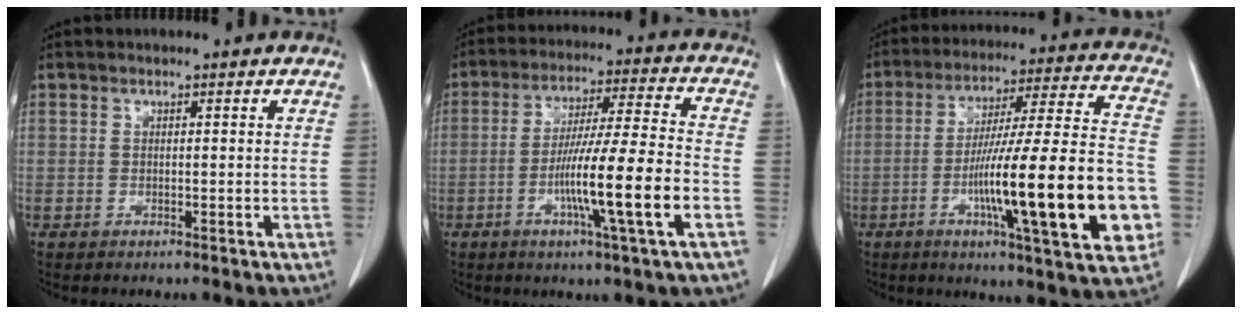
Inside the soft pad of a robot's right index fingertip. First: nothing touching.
{"total": 13.7, "force": [-4.3, -0.7, 13.0], "torque": [-0.227, -0.005, -0.077]}
{"total": 23.4, "force": [-6.1, 1.5, 22.6], "torque": [-0.315, -0.002, -0.092]}